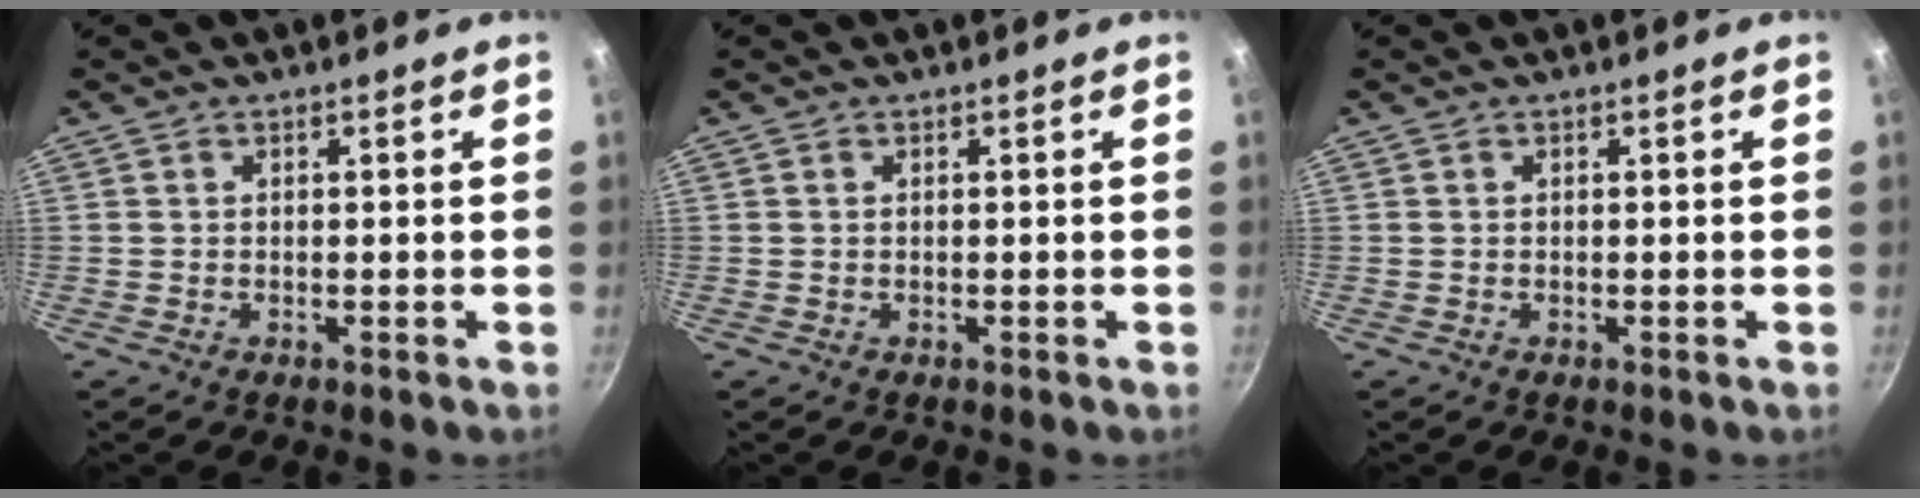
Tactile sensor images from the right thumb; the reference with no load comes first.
{"total": 0.0}
{"total": 0.0}